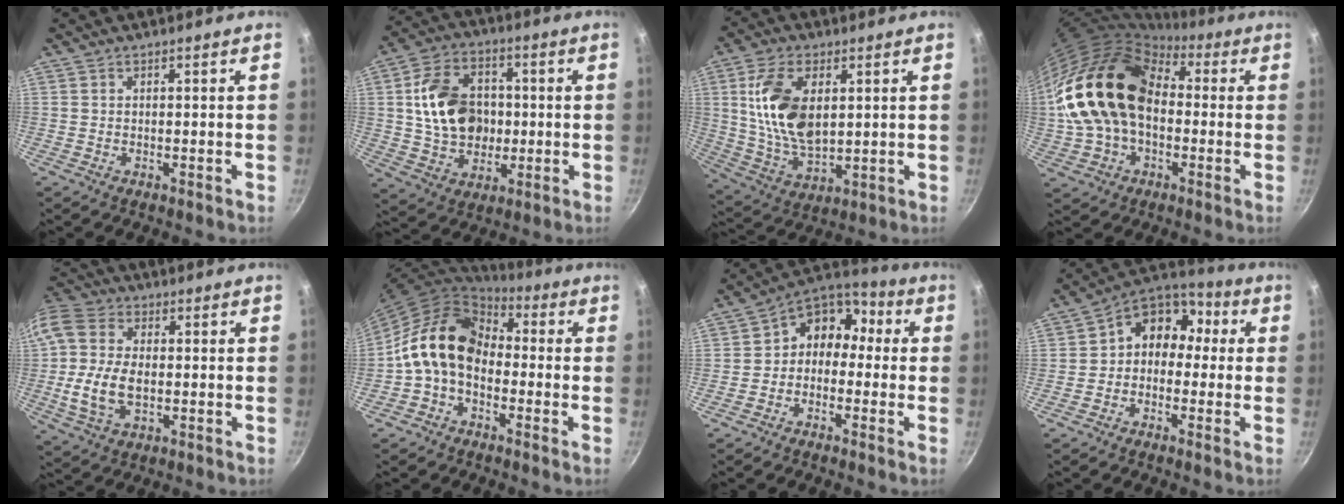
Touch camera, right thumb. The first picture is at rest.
{"total": 15.7, "force": [1.1, 12.0, 10.1], "torque": [-0.147, 0.017, 0.021]}
{"total": 15.0, "force": [3.3, 8.4, 12.0], "torque": [-0.214, -0.017, 0.072]}
{"total": 22.0, "force": [0.6, 15.5, 15.5], "torque": [-0.285, 0.050, 0.003]}
{"total": 13.3, "force": [-0.7, 8.5, 10.2], "torque": [-0.208, 0.016, -0.022]}
{"total": 13.9, "force": [-1.3, 10.0, 9.5], "torque": [-0.146, 0.043, -0.045]}
{"total": 9.4, "force": [-0.7, 7.7, 5.2], "torque": [-0.047, 0.049, -0.036]}
{"total": 10.3, "force": [0.1, 8.5, 5.9], "torque": [-0.049, 0.044, -0.024]}